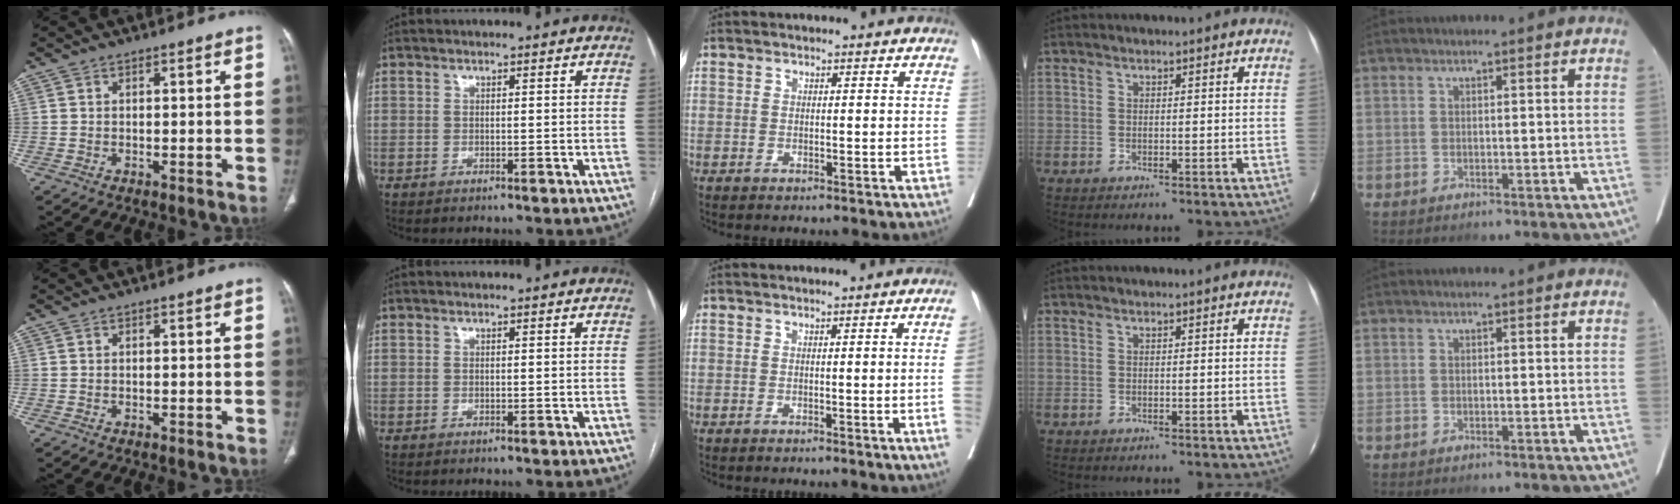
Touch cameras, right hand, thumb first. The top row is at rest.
{"middle": {"total": 3.2, "force": [-0.4, -1.3, 2.9], "torque": [-0.035, -0.004, -0.005]}}